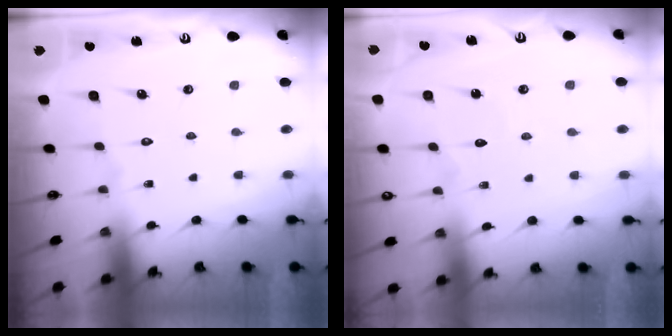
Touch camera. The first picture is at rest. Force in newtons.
{"total": 3.7, "press": 3.7, "slide": 0.4}